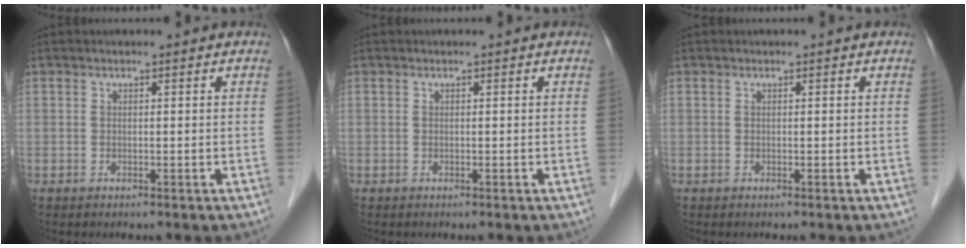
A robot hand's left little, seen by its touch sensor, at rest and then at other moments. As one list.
[{"total": 0.0}, {"total": 0.0}]